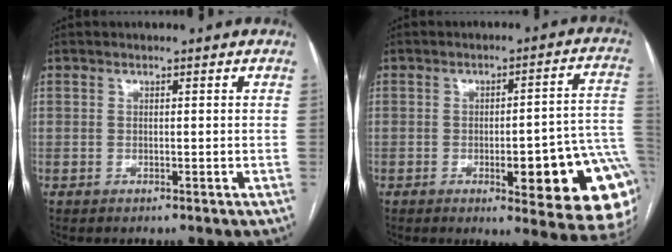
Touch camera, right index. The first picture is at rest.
{"total": 18.1, "force": [-5.0, 3.5, 17.0], "torque": [-0.112, 0.019, -0.048]}